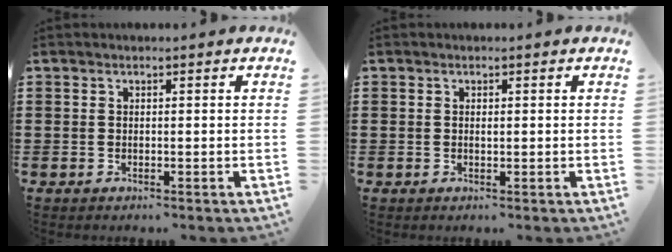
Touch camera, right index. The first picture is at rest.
{"total": 0.5, "force": [0.1, 0.2, 0.4], "torque": [-0.010, -0.002, 0.003]}